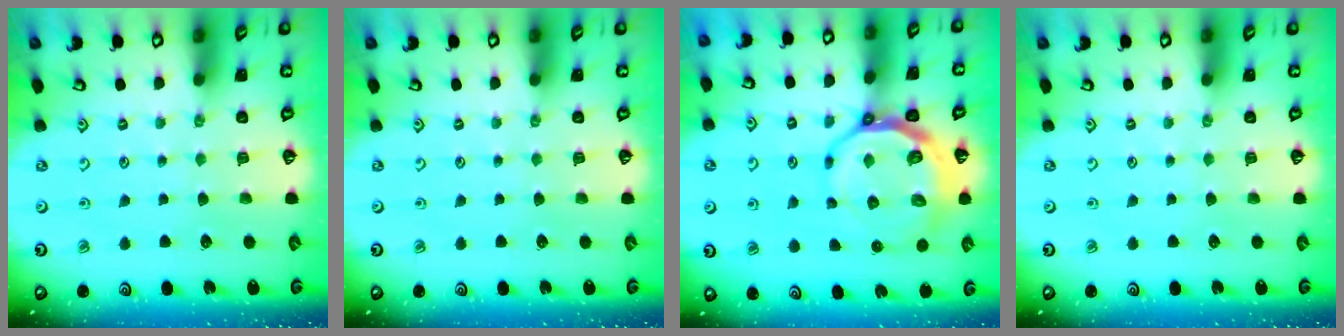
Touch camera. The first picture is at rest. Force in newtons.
{"total": 0.0}
{"total": 11.4, "press": 10.9, "slide": 3.5}
{"total": 0.0}